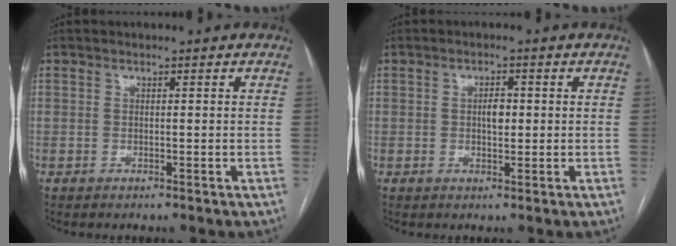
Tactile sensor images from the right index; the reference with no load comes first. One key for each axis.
{"total": 2.3, "fx": 0.1, "fy": 1.1, "fz": 2.0, "tx": -0.032, "ty": 0.003, "tz": 0.002}